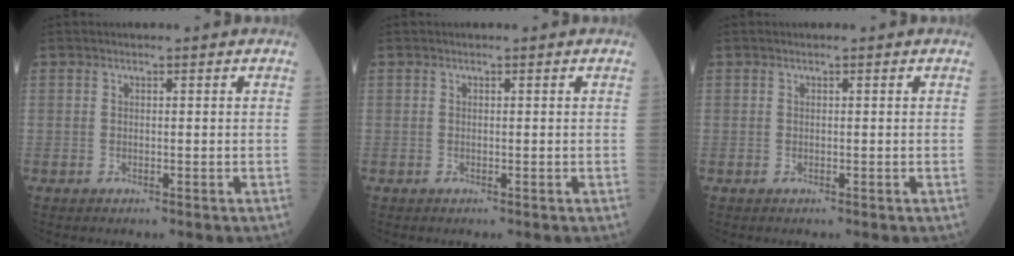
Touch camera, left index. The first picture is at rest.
{"total": 0.0}
{"total": 0.0}